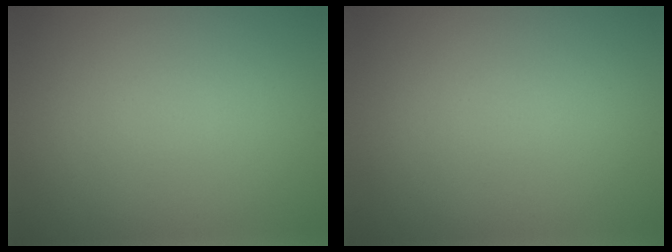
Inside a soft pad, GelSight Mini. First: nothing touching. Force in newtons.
{"total": 0.0}